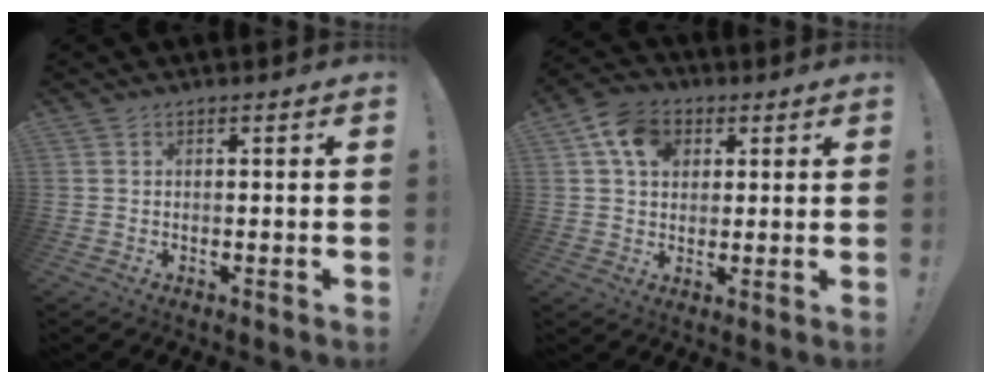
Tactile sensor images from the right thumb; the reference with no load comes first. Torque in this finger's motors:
{"motor_torque": [0.86, 1.68, 0.35, -0.28, 0.00]}